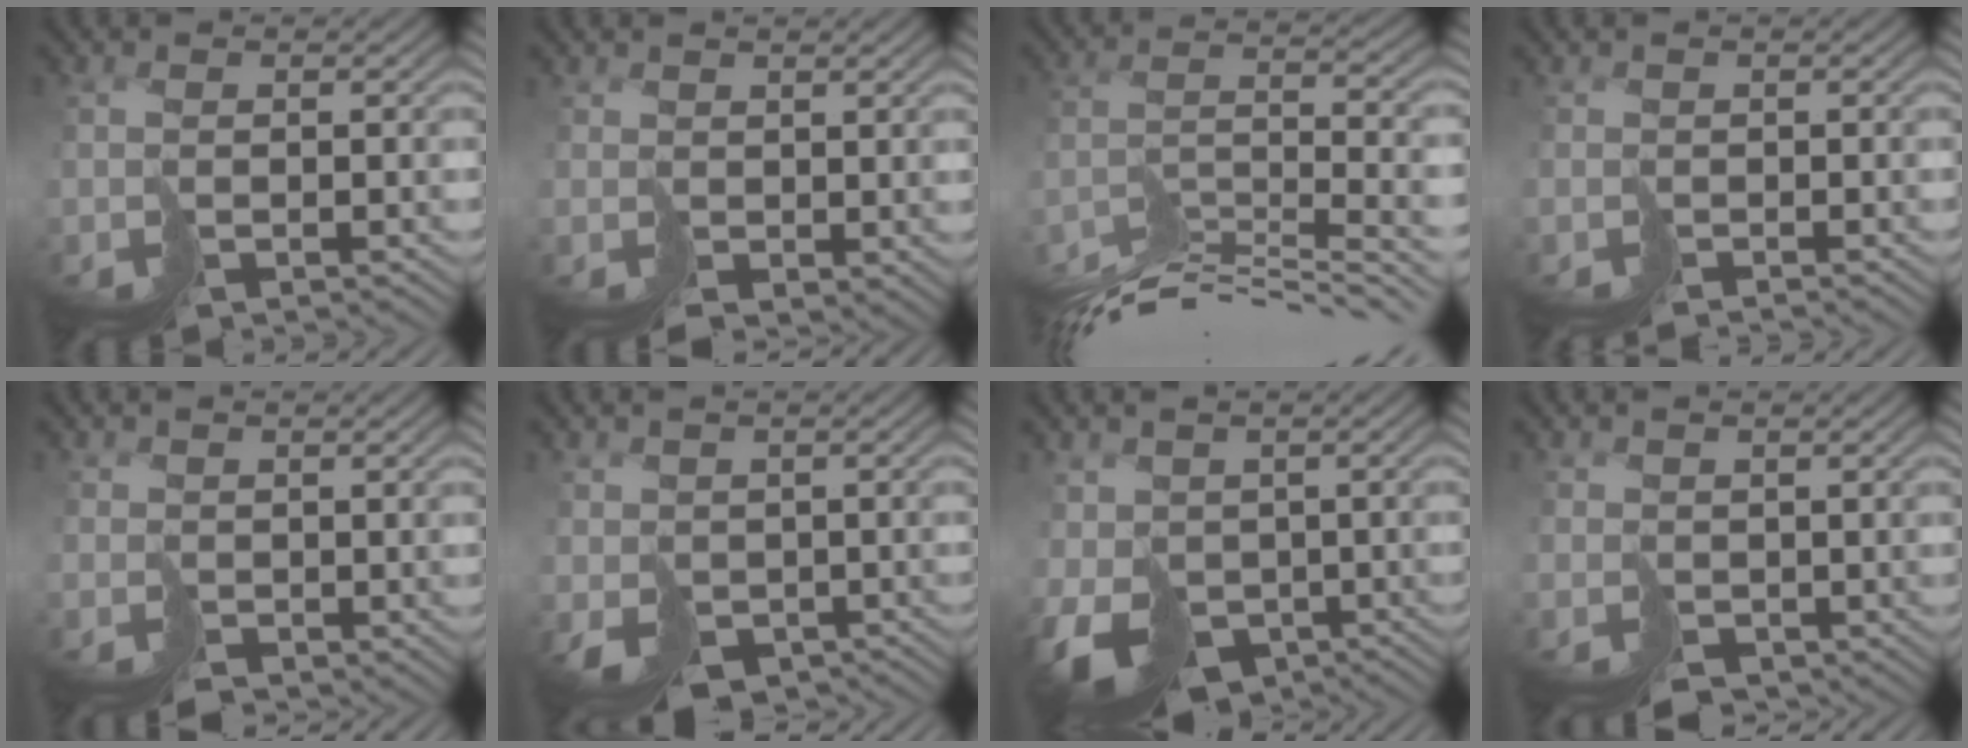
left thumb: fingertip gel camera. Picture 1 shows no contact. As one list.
[{"total": 1.5, "force": [0.0, 1.3, 0.7], "torque": [-0.016, -0.003, 0.005]}, {"total": 12.5, "force": [-10.2, 2.7, 6.7], "torque": [-0.121, 0.002, -0.170]}, {"total": 1.6, "force": [-1.5, 0.0, -0.7], "torque": [0.018, -0.004, -0.025]}, {"total": 1.1, "force": [0.4, 1.0, 0.1], "torque": [-0.005, 0.000, 0.010]}, {"total": 3.8, "force": [-0.3, 3.4, 1.7], "torque": [-0.042, -0.015, 0.002]}, {"total": 8.6, "force": [-1.8, 6.8, 5.0], "torque": [-0.120, -0.034, -0.021]}, {"total": 1.7, "force": [0.2, 1.6, 0.3], "torque": [-0.013, -0.002, 0.006]}]